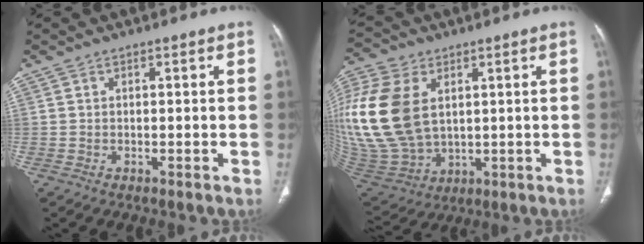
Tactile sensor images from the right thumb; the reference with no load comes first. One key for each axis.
{"total": 25.2, "fx": 5.0, "fy": 17.0, "fz": 18.0, "tx": -0.427, "ty": -0.007, "tz": 0.114}